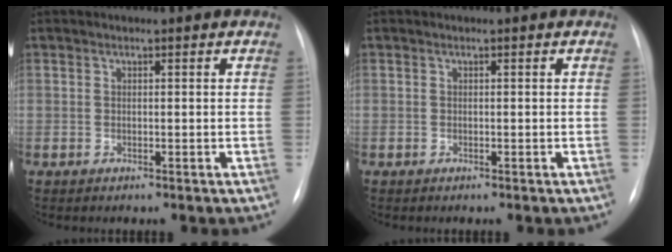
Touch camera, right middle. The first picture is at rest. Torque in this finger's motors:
{"motor_torque": [0.21, -0.09, 0.01, -0.07]}